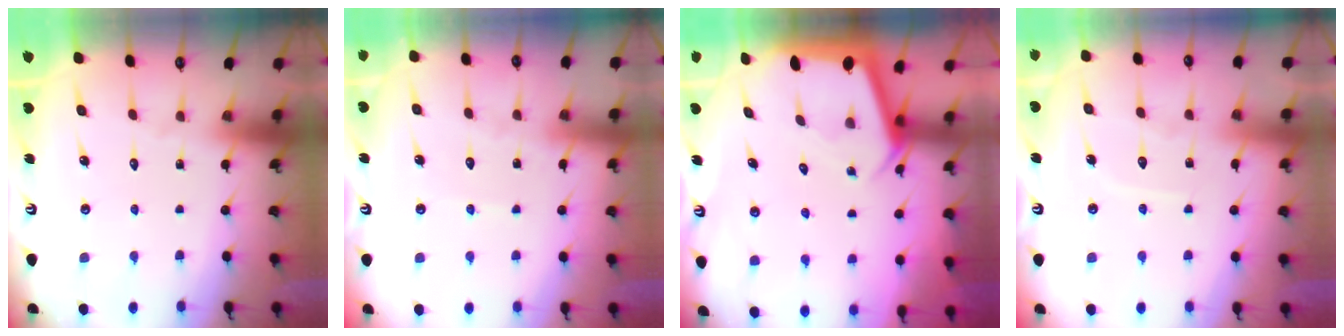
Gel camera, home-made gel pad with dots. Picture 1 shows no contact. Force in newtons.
{"total": 6.3, "press": 6.3, "slide": 0.6}
{"total": 2.5, "press": 2.5, "slide": 0.2}
{"total": 5.8, "press": 5.8, "slide": 0.6}